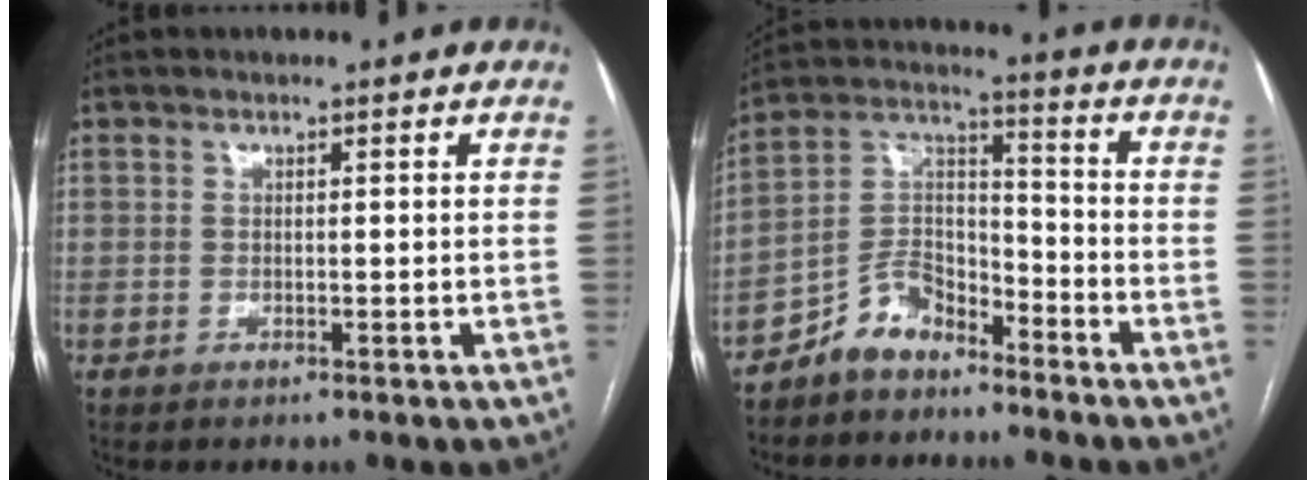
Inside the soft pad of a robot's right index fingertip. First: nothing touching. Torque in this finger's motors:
{"motor_torque": [0.71, -0.84, -0.05, -0.07]}